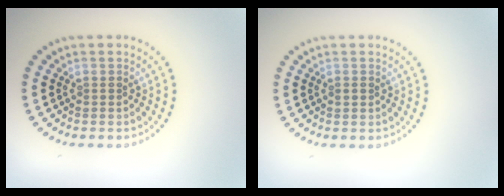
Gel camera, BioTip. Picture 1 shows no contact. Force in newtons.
{"total": 0.8, "press": 0.8, "slide": 0.1}